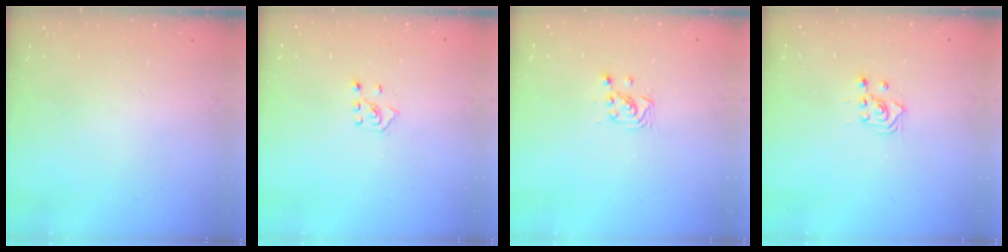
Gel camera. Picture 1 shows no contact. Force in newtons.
{"total": 4.2, "press": 4.1, "slide": 0.7}
{"total": 3.0, "press": 2.9, "slide": 0.5}
{"total": 2.4, "press": 2.2, "slide": 0.8}